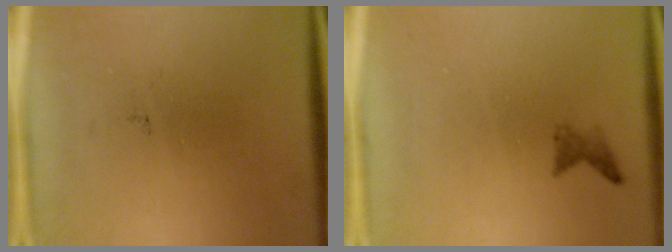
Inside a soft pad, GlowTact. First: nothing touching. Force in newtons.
{"total": 1.1}